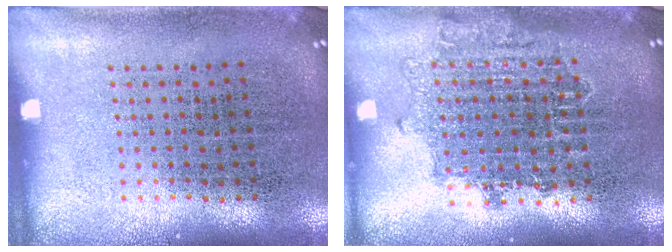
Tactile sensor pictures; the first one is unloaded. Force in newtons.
{"total": 1.5, "press": 1.2, "slide": 0.8}